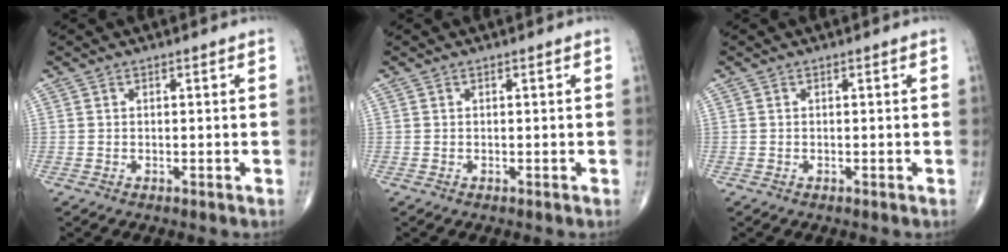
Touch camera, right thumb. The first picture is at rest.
{"total": 0.0}
{"total": 0.0}